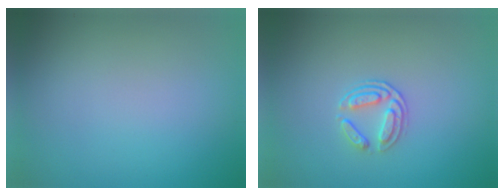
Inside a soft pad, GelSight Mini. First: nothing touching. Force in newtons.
{"total": 2.0, "press": 1.4, "slide": 1.4}